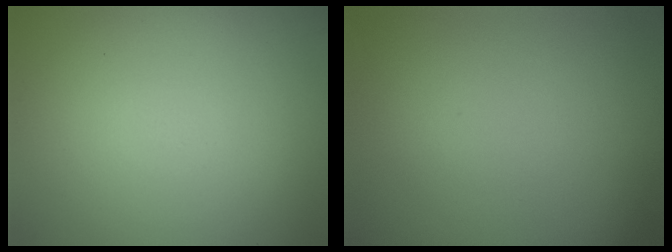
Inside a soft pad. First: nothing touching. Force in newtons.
{"total": 0.0}